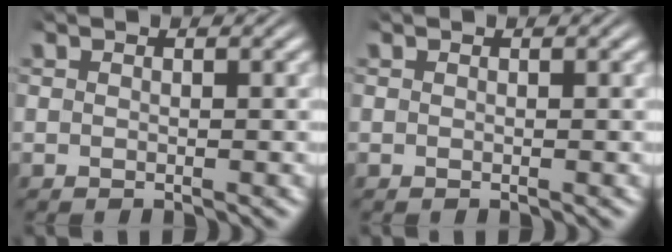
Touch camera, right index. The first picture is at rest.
{"total": 0.0}